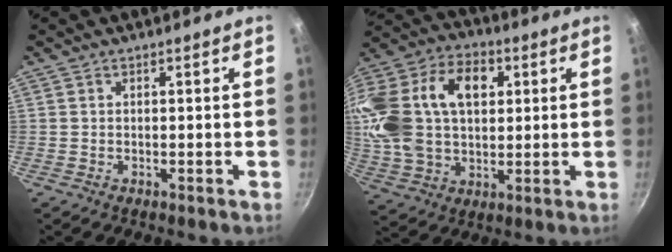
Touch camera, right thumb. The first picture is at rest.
{"total": 23.8, "force": [5.5, 15.9, 16.8], "torque": [-0.322, 0.018, 0.095]}